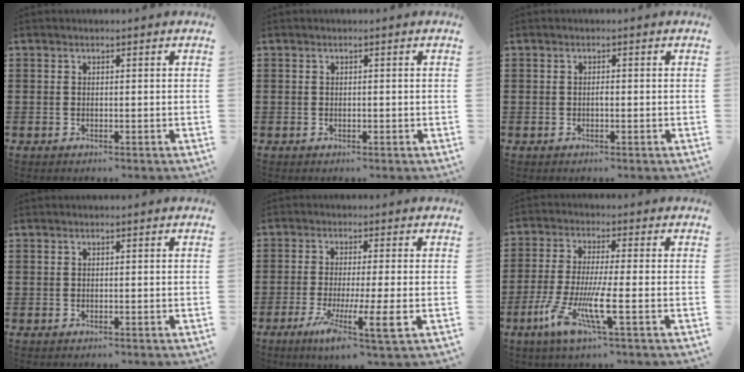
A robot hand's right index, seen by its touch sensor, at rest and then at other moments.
{"total": 0.0}
{"total": 0.7, "force": [-0.3, 0.2, 0.6], "torque": [-0.014, -0.004, -0.004]}
{"total": 0.0}
{"total": 7.8, "force": [-2.8, 0.2, 7.3], "torque": [-0.143, -0.021, -0.050]}
{"total": 9.2, "force": [-3.3, 0.5, 8.6], "torque": [-0.193, -0.026, -0.067]}